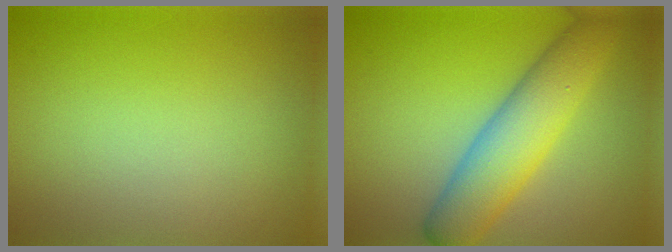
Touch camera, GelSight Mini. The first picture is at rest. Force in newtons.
{"total": 6.4, "press": 6.4, "slide": 0.2}